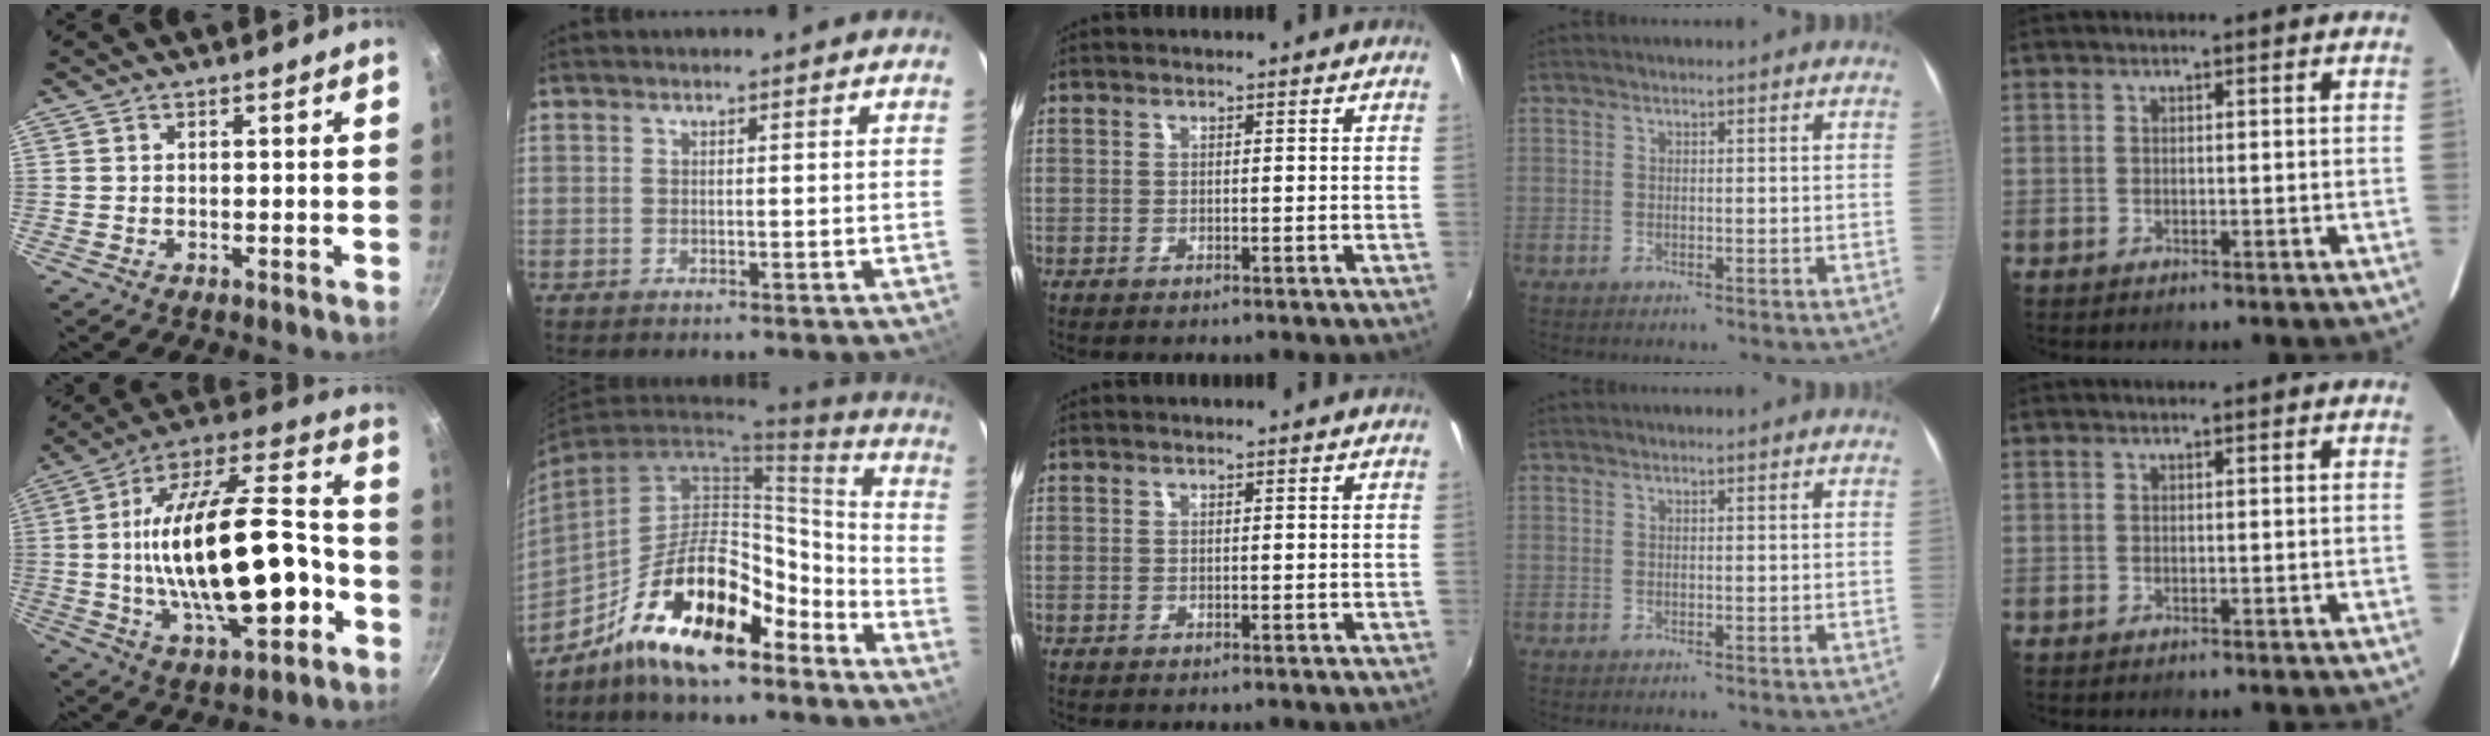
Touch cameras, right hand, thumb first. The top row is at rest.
{"thumb": {"total": 27.7, "force": [-4.5, 12.0, 24.6], "torque": [-0.406, 0.045, -0.063]}, "index": {"total": 18.4, "force": [-12.9, 6.7, 11.2], "torque": [-0.189, 0.033, -0.212]}}